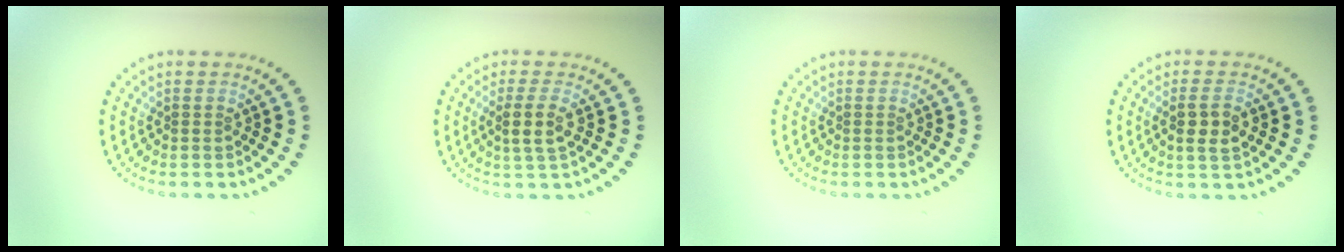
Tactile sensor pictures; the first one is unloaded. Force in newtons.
{"total": 2.5, "press": 2.2, "slide": 1.2}
{"total": 0.0}
{"total": 2.5, "press": 2.4, "slide": 0.8}